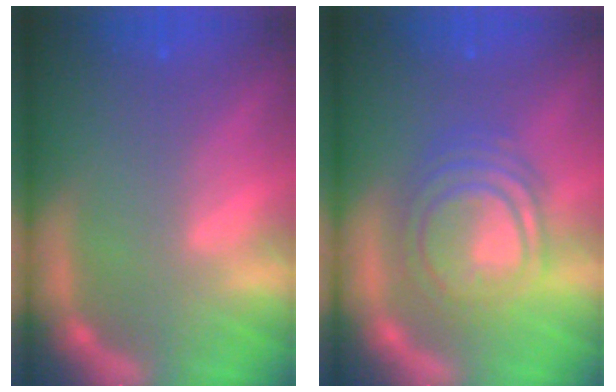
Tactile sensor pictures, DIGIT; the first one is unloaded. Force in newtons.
{"total": 8.1}